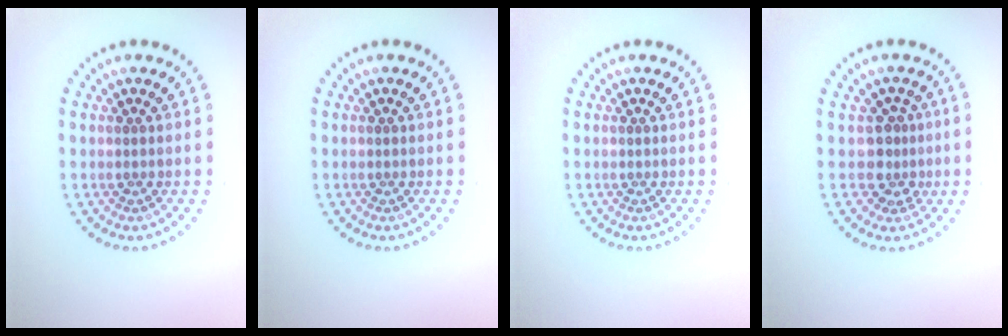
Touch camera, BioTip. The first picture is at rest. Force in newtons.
{"total": 0.0}
{"total": 0.0}
{"total": 2.4, "press": 1.8, "slide": 1.6}